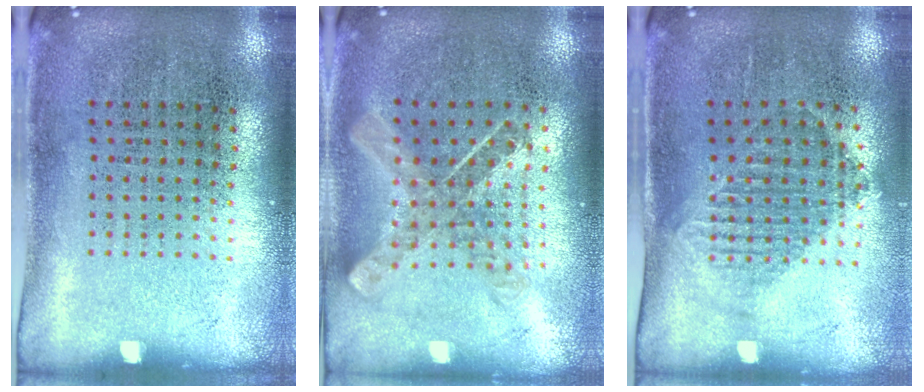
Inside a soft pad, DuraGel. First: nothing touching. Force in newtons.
{"total": 0.9, "press": 0.9, "slide": 0.2}
{"total": 1.2, "press": 1.1, "slide": 0.5}